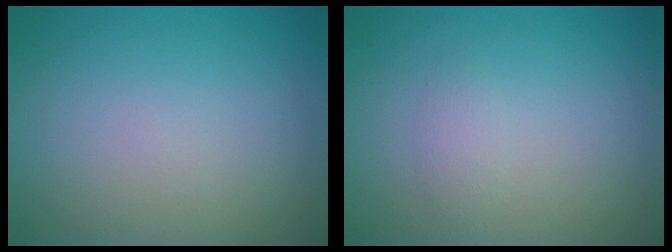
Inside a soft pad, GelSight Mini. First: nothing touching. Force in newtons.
{"total": 1.1, "press": 1.1, "slide": 0.0}